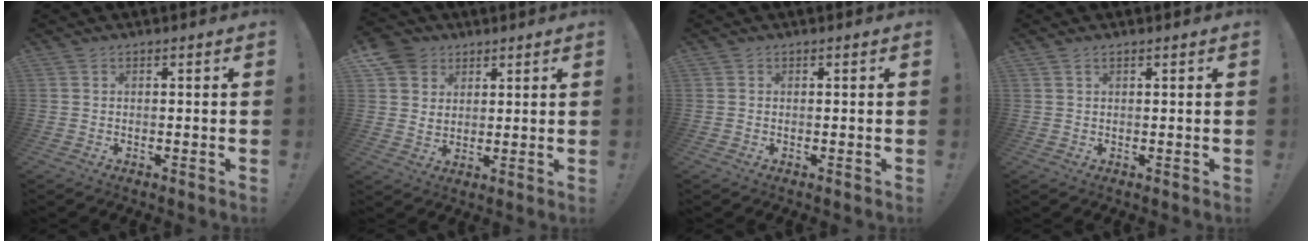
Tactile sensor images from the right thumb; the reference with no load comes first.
{"total": 7.6, "force": [4.3, 6.0, 1.5], "torque": [-0.023, -0.029, 0.085]}
{"total": 0.0}
{"total": 1.2, "force": [0.8, 0.5, 0.8], "torque": [-0.017, -0.001, 0.015]}